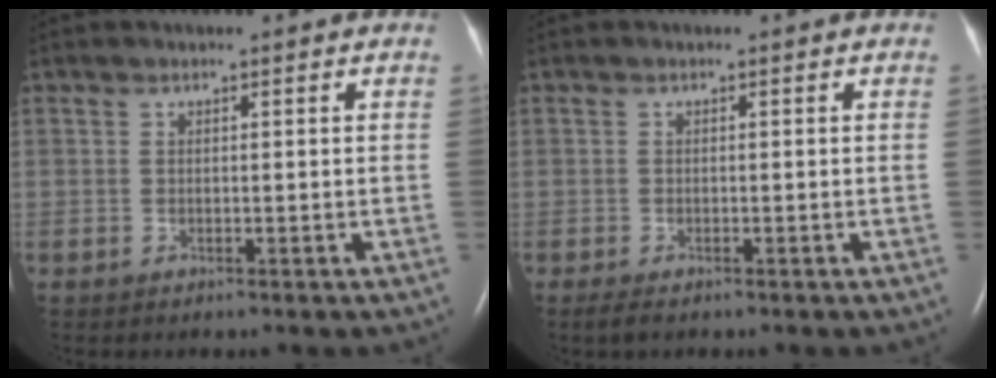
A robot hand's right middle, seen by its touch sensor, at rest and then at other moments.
{"total": 1.4, "force": [-1.0, 0.4, 0.9], "torque": [-0.025, -0.005, -0.017]}